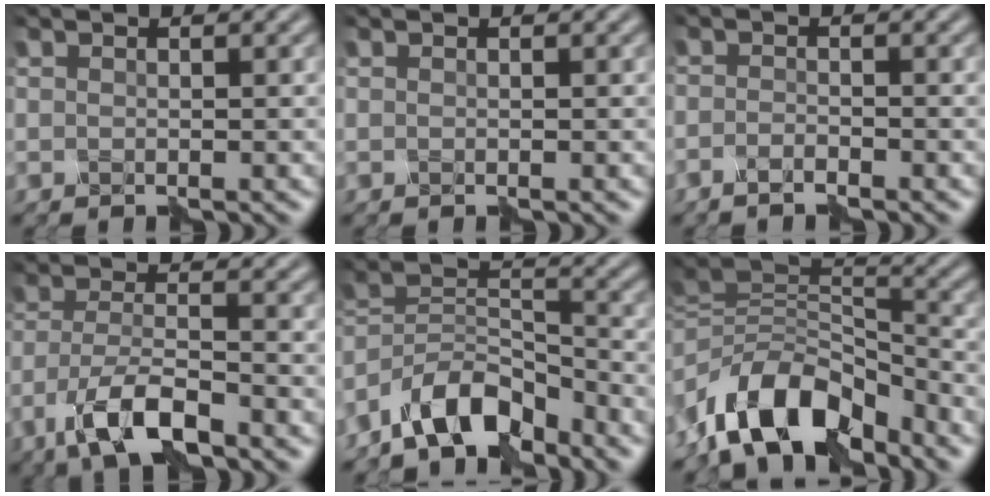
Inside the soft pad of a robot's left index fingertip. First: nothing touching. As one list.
[{"total": 0.0}, {"total": 1.3, "force": [-1.1, 0.1, 0.6], "torque": [-0.011, 0.006, -0.018]}, {"total": 6.2, "force": [-4.1, 1.8, 4.3], "torque": [-0.087, 0.003, -0.077]}, {"total": 7.0, "force": [-5.6, 2.9, 3.2], "torque": [-0.043, 0.011, -0.108]}, {"total": 10.0, "force": [-6.2, 5.1, 5.9], "torque": [-0.091, 0.012, -0.118]}]